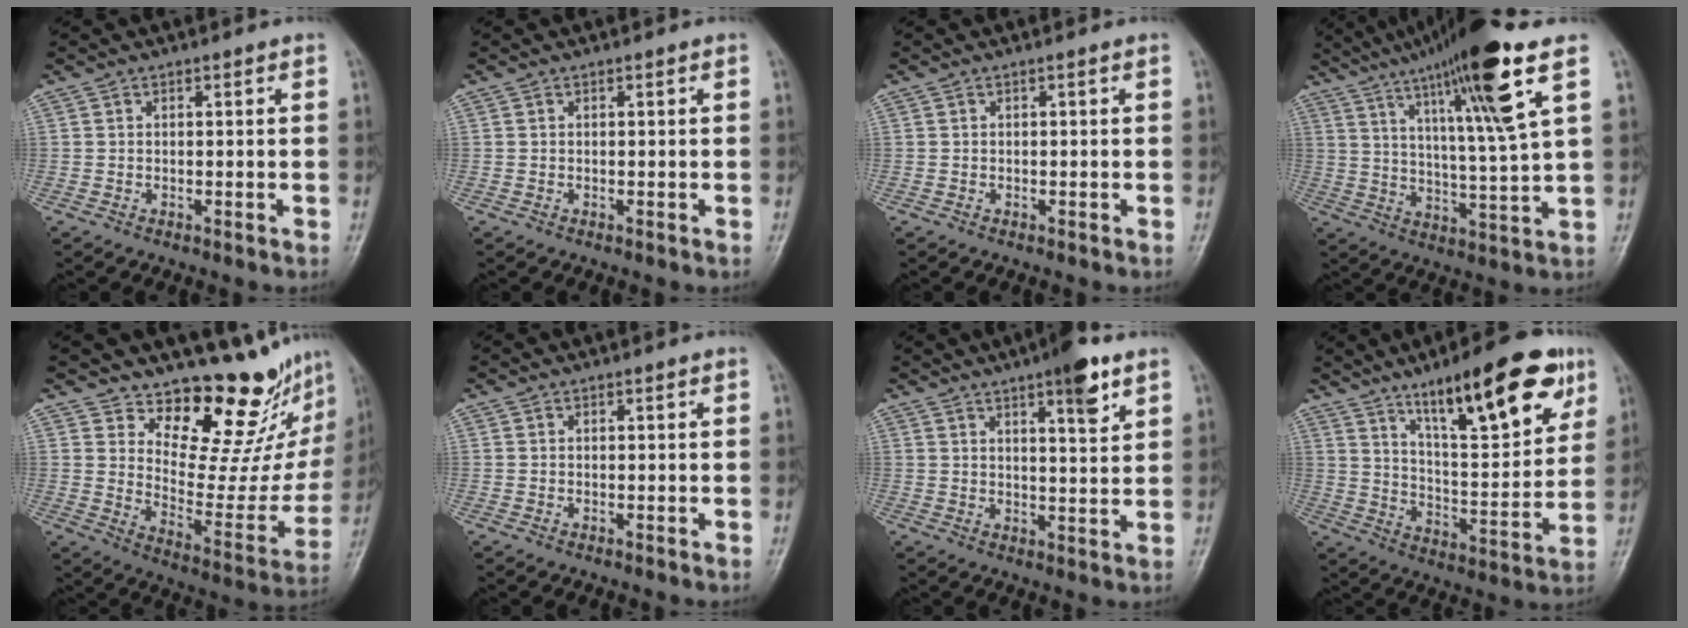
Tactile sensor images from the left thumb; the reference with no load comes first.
{"total": 0.0}
{"total": 0.0}
{"total": 18.9, "force": [10.1, 0.9, 16.0], "torque": [-0.260, -0.034, 0.165]}
{"total": 19.0, "force": [15.4, 7.0, 8.5], "torque": [-0.053, -0.141, 0.214]}
{"total": 0.0}
{"total": 8.0, "force": [4.8, 1.8, 6.2], "torque": [-0.080, -0.024, 0.067]}
{"total": 21.5, "force": [12.5, 6.1, 16.4], "torque": [-0.208, -0.049, 0.199]}